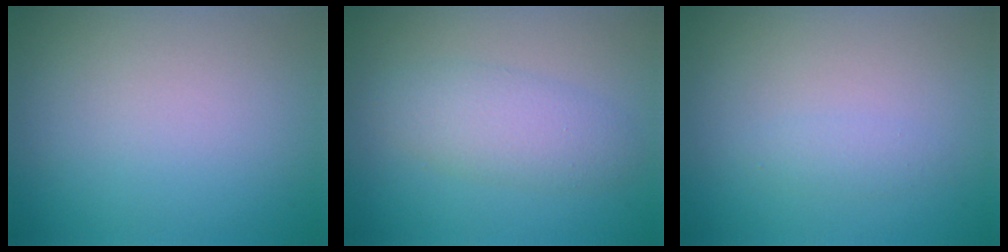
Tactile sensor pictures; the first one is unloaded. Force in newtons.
{"total": 3.5, "press": 3.5, "slide": 0.1}
{"total": 0.9, "press": 0.9, "slide": 0.0}